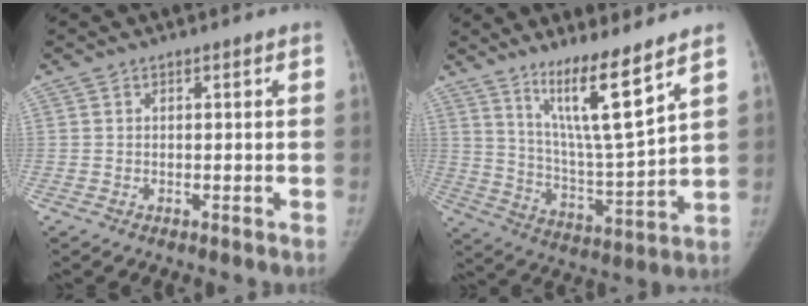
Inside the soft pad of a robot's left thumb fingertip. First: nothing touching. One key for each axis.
{"total": 13.7, "fx": 9.2, "fy": 0.7, "fz": 10.1, "tx": -0.172, "ty": -0.079, "tz": 0.173}